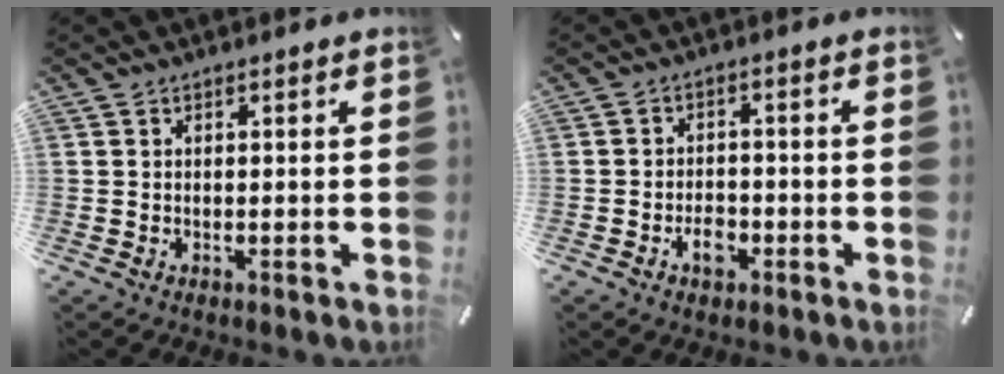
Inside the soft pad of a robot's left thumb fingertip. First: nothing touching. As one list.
[{"total": 4.4, "force": [-2.1, 2.9, 2.5], "torque": [-0.048, 0.007, -0.037]}]